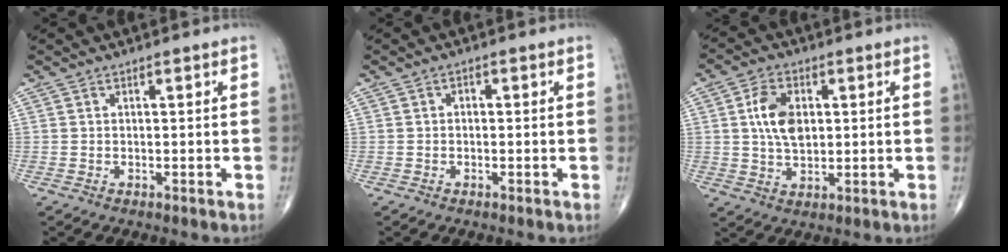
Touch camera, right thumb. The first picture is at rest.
{"total": 0.8, "force": [-0.1, 0.6, 0.5], "torque": [0.002, 0.003, -0.008]}
{"total": 8.1, "force": [1.4, 5.0, 6.2], "torque": [-0.104, -0.002, 0.026]}